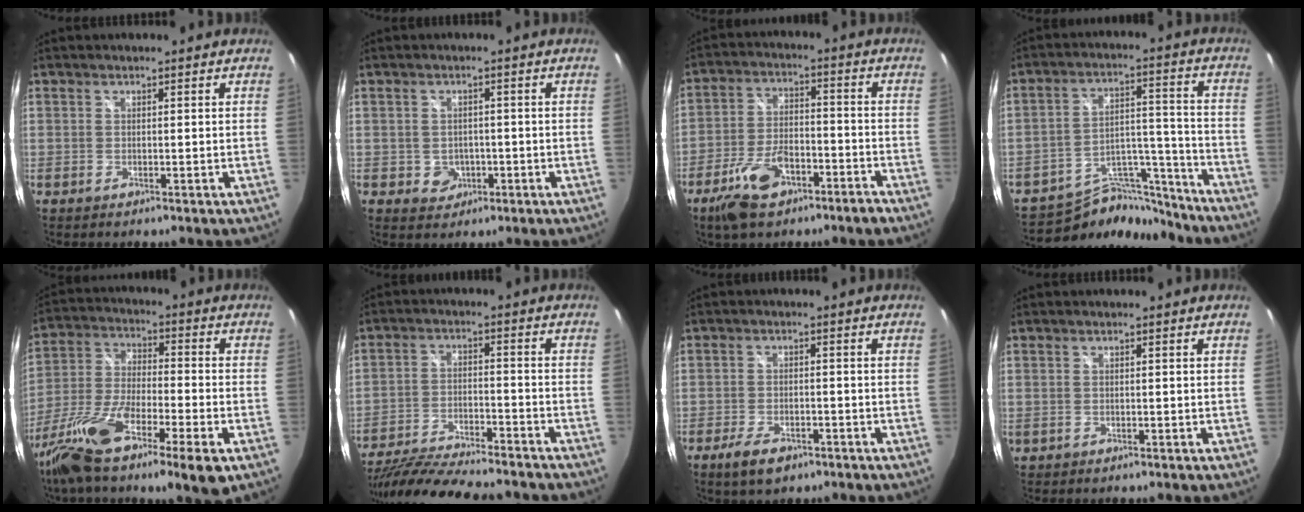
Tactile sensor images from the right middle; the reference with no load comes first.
{"total": 3.7, "force": [-0.9, 3.4, 1.0], "torque": [-0.025, 0.004, -0.004]}
{"total": 11.3, "force": [-7.4, 5.1, 6.8], "torque": [-0.152, -0.001, -0.125]}
{"total": 15.4, "force": [-13.9, 5.6, 3.5], "torque": [-0.061, 0.046, -0.204]}
{"total": 18.4, "force": [-10.7, 3.8, 14.5], "torque": [-0.292, -0.052, -0.199]}
{"total": 20.8, "force": [-18.0, 3.8, 9.8], "torque": [-0.189, -0.038, -0.280]}
{"total": 5.9, "force": [-3.8, 2.9, 3.5], "torque": [-0.083, -0.007, -0.061]}
{"total": 1.3, "force": [-0.1, 1.2, 0.6], "torque": [-0.008, 0.002, 0.001]}